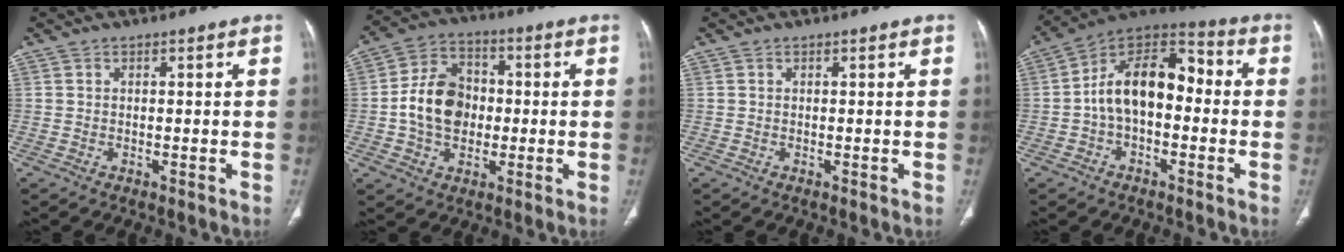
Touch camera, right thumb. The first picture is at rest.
{"total": 12.1, "force": [-0.8, 9.1, 7.9], "torque": [-0.118, 0.025, -0.020]}
{"total": 0.0}
{"total": 14.5, "force": [-0.9, 8.8, 11.5], "torque": [-0.166, 0.049, -0.030]}